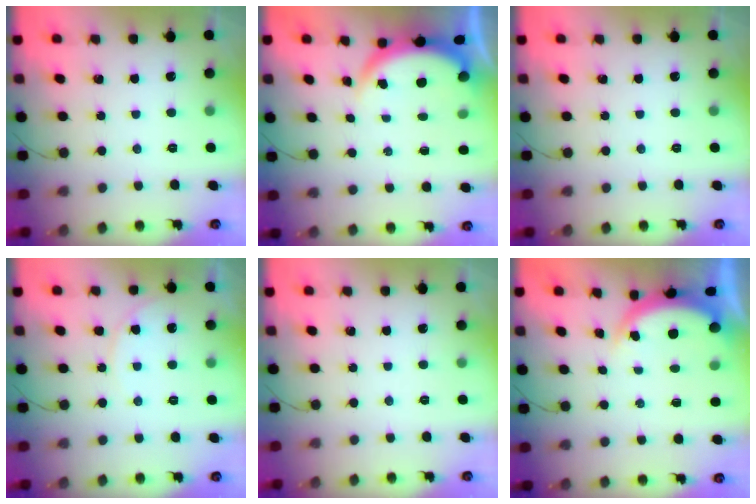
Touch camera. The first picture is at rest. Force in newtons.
{"total": 3.9, "press": 3.9, "slide": 0.2}
{"total": 0.0}
{"total": 6.3, "press": 6.2, "slide": 0.7}
{"total": 0.0}
{"total": 4.5, "press": 4.5, "slide": 0.4}